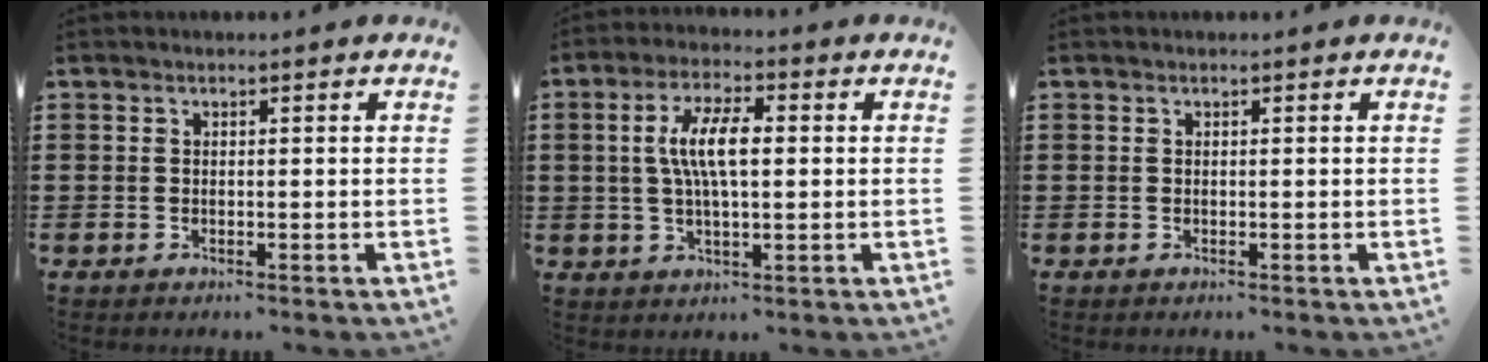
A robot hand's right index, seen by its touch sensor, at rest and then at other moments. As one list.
[{"total": 7.4, "force": [0.7, 2.4, 7.0], "torque": [-0.148, 0.004, 0.004]}, {"total": 0.0}]